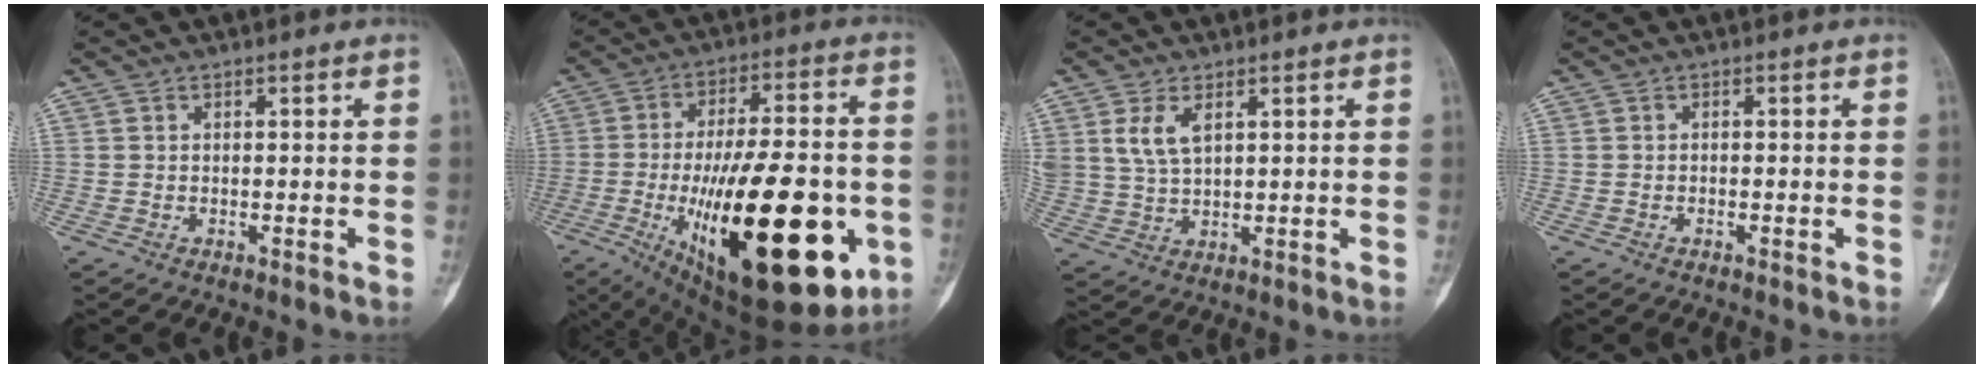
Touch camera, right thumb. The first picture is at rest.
{"total": 32.5, "force": [-8.5, 12.3, 28.9], "torque": [-0.421, -0.010, -0.107]}
{"total": 5.5, "force": [2.5, 2.8, 4.1], "torque": [-0.084, -0.008, 0.059]}
{"total": 0.0}